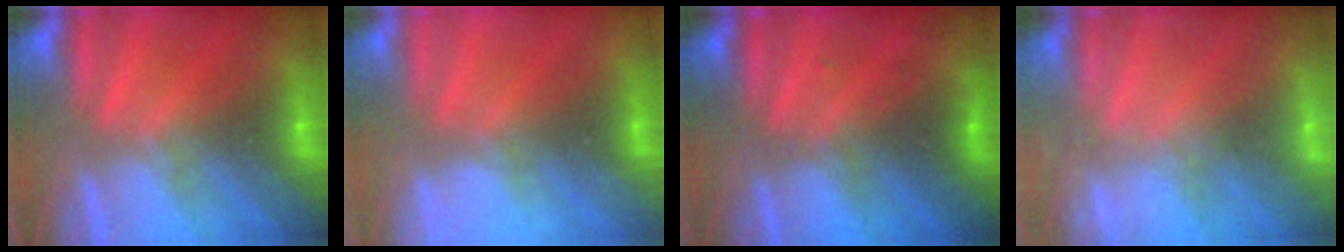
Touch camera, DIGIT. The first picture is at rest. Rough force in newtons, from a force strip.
{"total": 2.2}
{"total": 2.8}
{"total": 2.5}